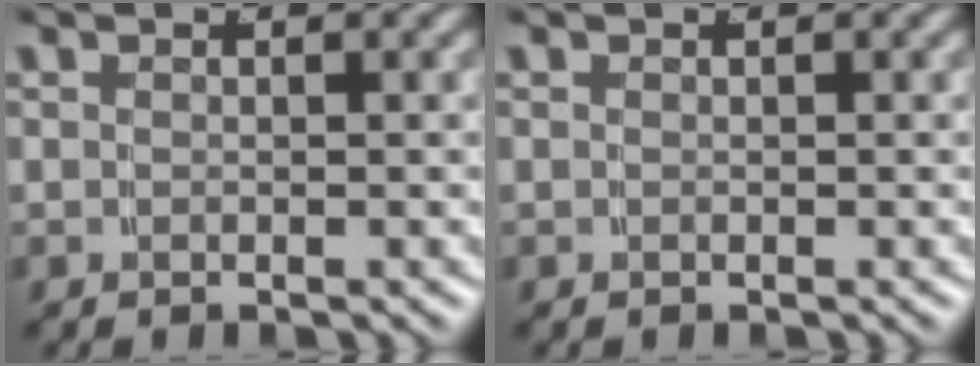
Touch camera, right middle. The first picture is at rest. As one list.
[{"total": 0.0}]